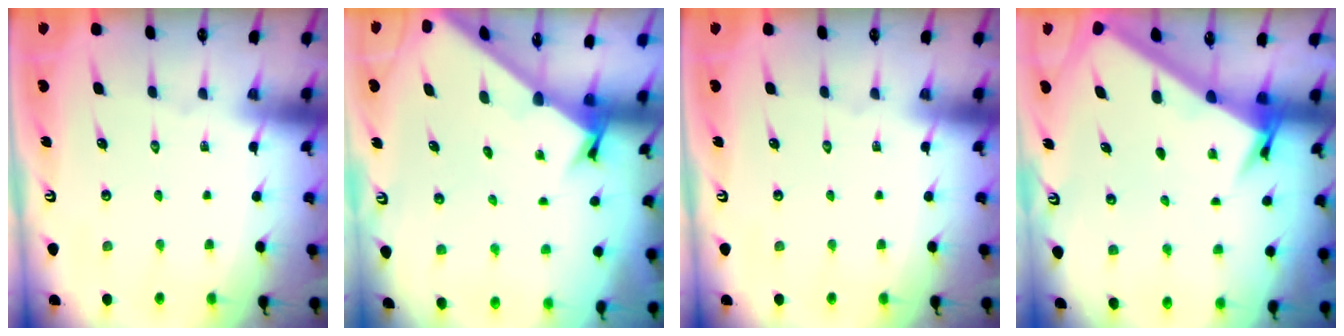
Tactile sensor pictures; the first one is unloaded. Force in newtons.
{"total": 1.8, "press": 1.8, "slide": 0.2}
{"total": 0.0}
{"total": 4.2, "press": 4.1, "slide": 0.5}